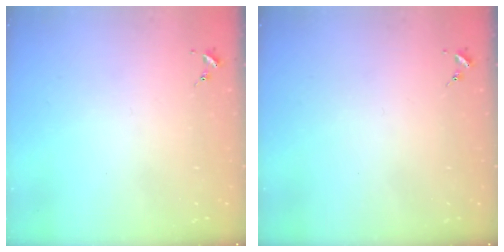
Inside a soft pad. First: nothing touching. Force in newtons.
{"total": 0.0}